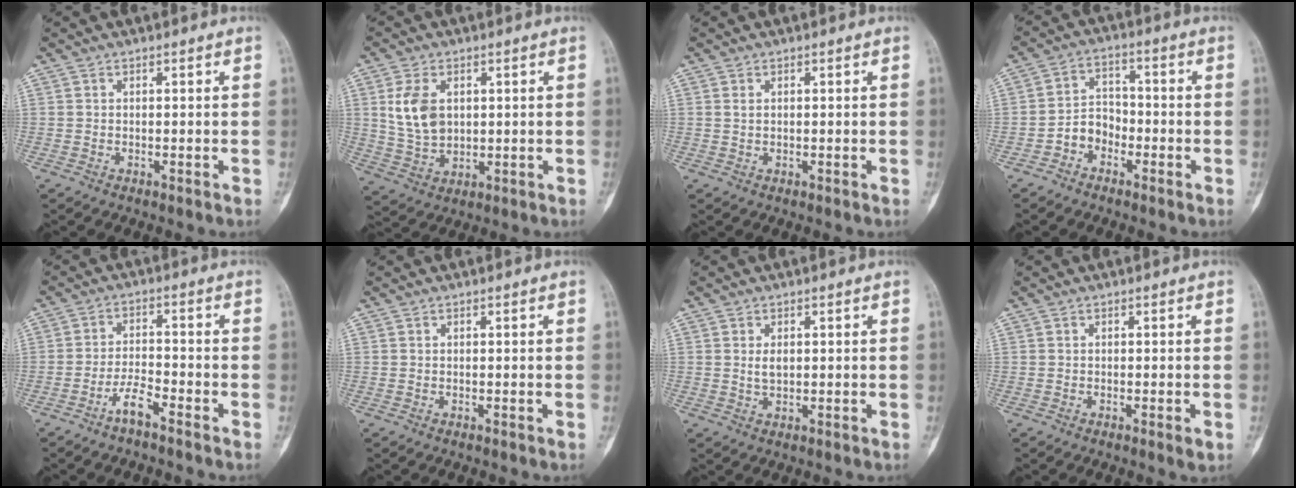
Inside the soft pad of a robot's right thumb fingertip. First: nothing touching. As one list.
[{"total": 8.6, "force": [2.1, 5.7, 6.1], "torque": [-0.111, -0.006, 0.052]}, {"total": 0.8, "force": [0.3, 0.4, 0.5], "torque": [-0.013, 0.003, 0.008]}, {"total": 5.4, "force": [-2.7, 4.1, 2.2], "torque": [-0.016, 0.033, -0.059]}, {"total": 4.3, "force": [-3.1, 0.9, 2.7], "torque": [-0.051, 0.026, -0.061]}, {"total": 0.0}, {"total": 2.1, "force": [0.5, 1.2, 1.7], "torque": [-0.027, -0.004, 0.010]}, {"total": 1.2, "force": [-0.4, 0.2, 1.2], "torque": [-0.017, -0.003, -0.004]}]